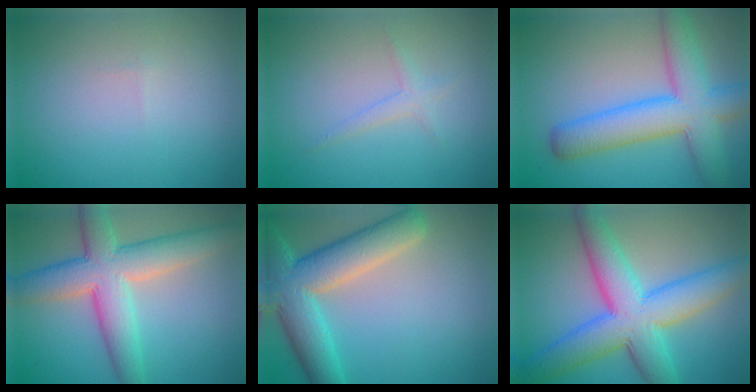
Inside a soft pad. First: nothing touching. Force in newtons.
{"total": 1.2, "press": 1.2, "slide": 0.0}
{"total": 8.0, "press": 8.0, "slide": 0.4}
{"total": 7.9, "press": 7.9, "slide": 0.6}
{"total": 8.5, "press": 8.4, "slide": 0.6}
{"total": 9.5, "press": 9.5, "slide": 0.1}